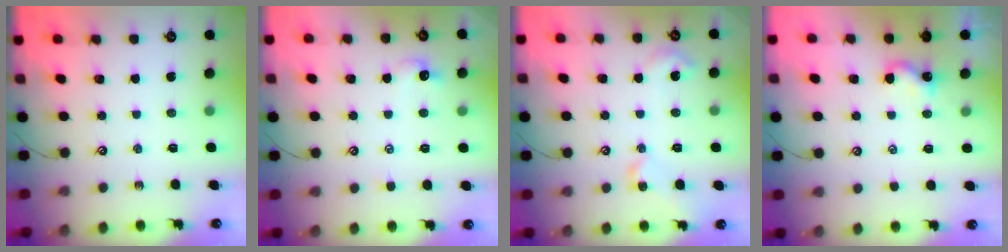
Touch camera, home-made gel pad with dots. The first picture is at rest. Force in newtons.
{"total": 0.7, "press": 0.2, "slide": 0.6}
{"total": 5.4, "press": 5.4, "slide": 0.7}
{"total": 0.9, "press": 0.8, "slide": 0.3}